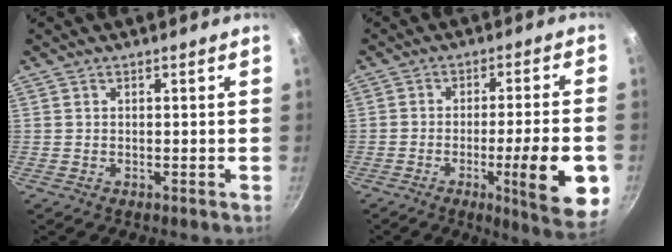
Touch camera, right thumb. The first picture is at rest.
{"total": 15.3, "force": [-4.6, 2.3, 14.4], "torque": [-0.188, 0.012, -0.062]}